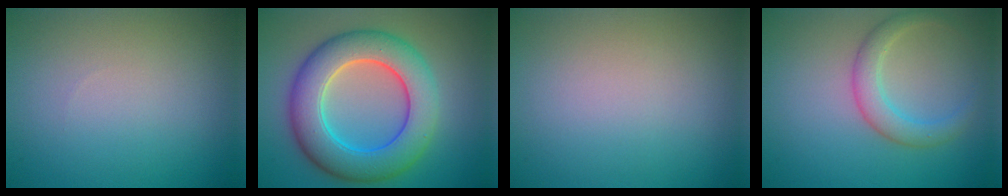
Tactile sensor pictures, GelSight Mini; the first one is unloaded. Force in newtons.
{"total": 9.2, "press": 9.2, "slide": 0.4}
{"total": 0.0}
{"total": 2.8, "press": 2.8, "slide": 0.2}